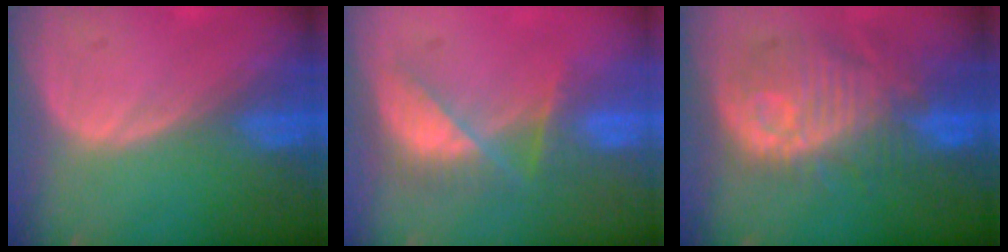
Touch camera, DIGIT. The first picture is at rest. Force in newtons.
{"total": 8.3, "press": 7.1, "slide": 4.3}
{"total": 11.3, "press": 10.6, "slide": 3.7}